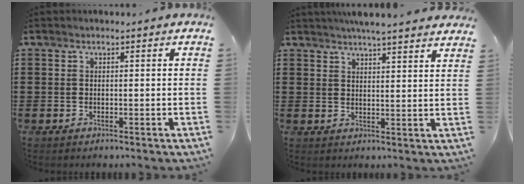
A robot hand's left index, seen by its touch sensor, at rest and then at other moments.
{"total": 4.3, "force": [4.1, -0.4, 1.2], "torque": [-0.035, -0.012, 0.074]}